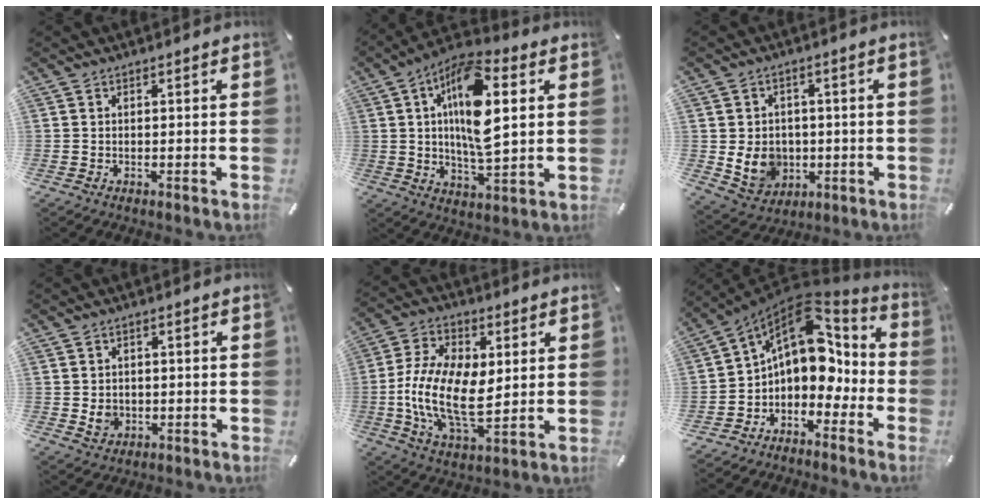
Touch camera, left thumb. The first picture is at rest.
{"total": 16.1, "force": [4.1, 6.9, 13.9], "torque": [-0.254, -0.011, 0.067]}
{"total": 9.3, "force": [-1.0, 8.3, 4.2], "torque": [-0.099, 0.006, -0.014]}
{"total": 3.5, "force": [-0.1, 3.1, 1.6], "torque": [-0.021, -0.004, -0.006]}
{"total": 15.6, "force": [0.0, 9.3, 12.5], "torque": [-0.264, -0.002, 0.002]}
{"total": 12.9, "force": [3.4, 9.2, 8.4], "torque": [-0.132, -0.038, 0.057]}